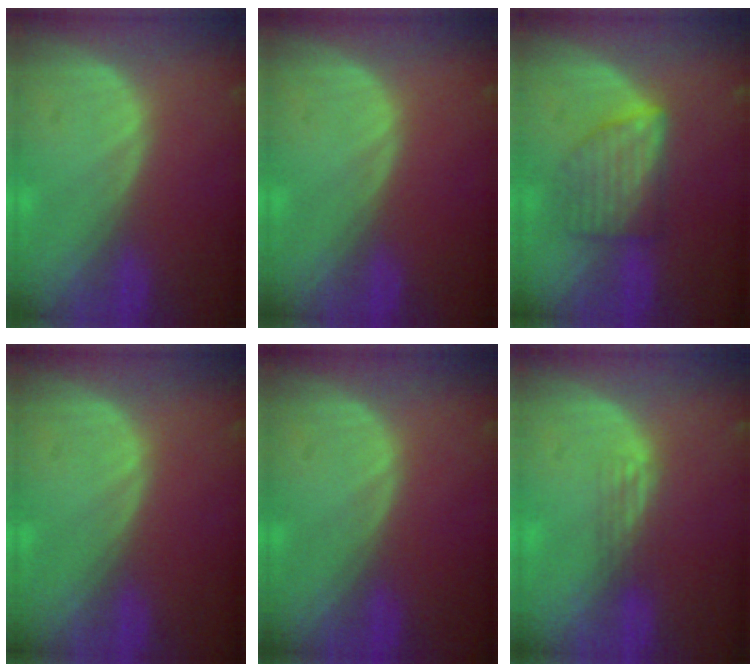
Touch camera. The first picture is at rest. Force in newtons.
{"total": 0.0}
{"total": 6.0, "press": 6.0, "slide": 0.7}
{"total": 0.0}
{"total": 0.0}
{"total": 2.1, "press": 1.6, "slide": 1.3}